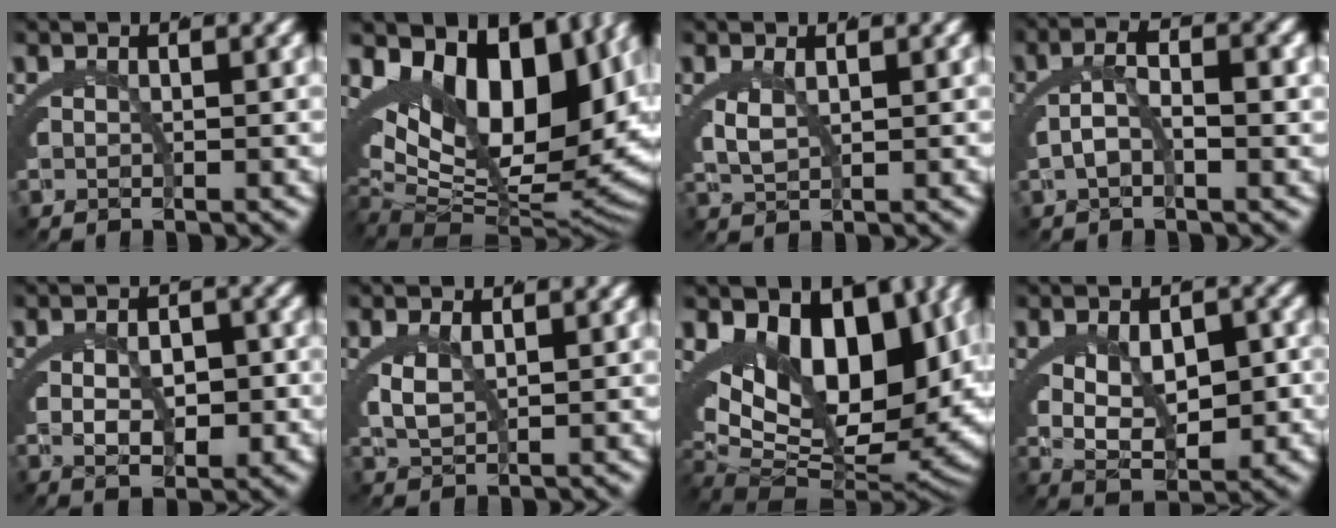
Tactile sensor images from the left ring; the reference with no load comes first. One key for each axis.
{"total": 19.4, "fx": 1.5, "fy": 11.9, "fz": 15.2, "tx": -0.260, "ty": -0.046, "tz": 0.050}
{"total": 1.9, "fx": 0.8, "fy": 0.9, "fz": 1.5, "tx": -0.038, "ty": -0.007, "tz": 0.025}
{"total": 3.0, "fx": -0.1, "fy": 1.1, "fz": 2.7, "tx": -0.039, "ty": 0.017, "tz": -0.011}
{"total": 3.4, "fx": -0.5, "fy": 1.9, "fz": 2.8, "tx": -0.037, "ty": -0.007, "tz": -0.002}
{"total": 2.3, "fx": 0.7, "fy": 1.3, "fz": 1.7, "tx": -0.044, "ty": -0.007, "tz": 0.024}
{"total": 16.9, "fx": -1.3, "fy": 11.3, "fz": 12.5, "tx": -0.231, "ty": -0.072, "tz": 0.016}
{"total": 7.3, "fx": 0.2, "fy": 4.6, "fz": 5.6, "tx": -0.088, "ty": -0.015, "tz": 0.011}